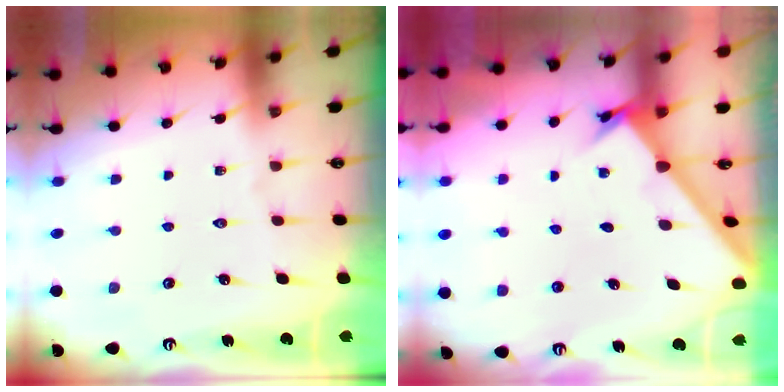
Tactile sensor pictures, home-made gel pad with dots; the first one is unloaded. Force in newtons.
{"total": 1.8, "press": 1.8, "slide": 0.2}